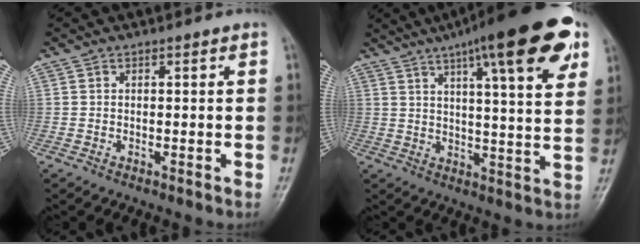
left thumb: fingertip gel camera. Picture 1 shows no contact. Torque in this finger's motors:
{"motor_torque": [1.06, 0.42, 1.77, -1.00, 0.41]}